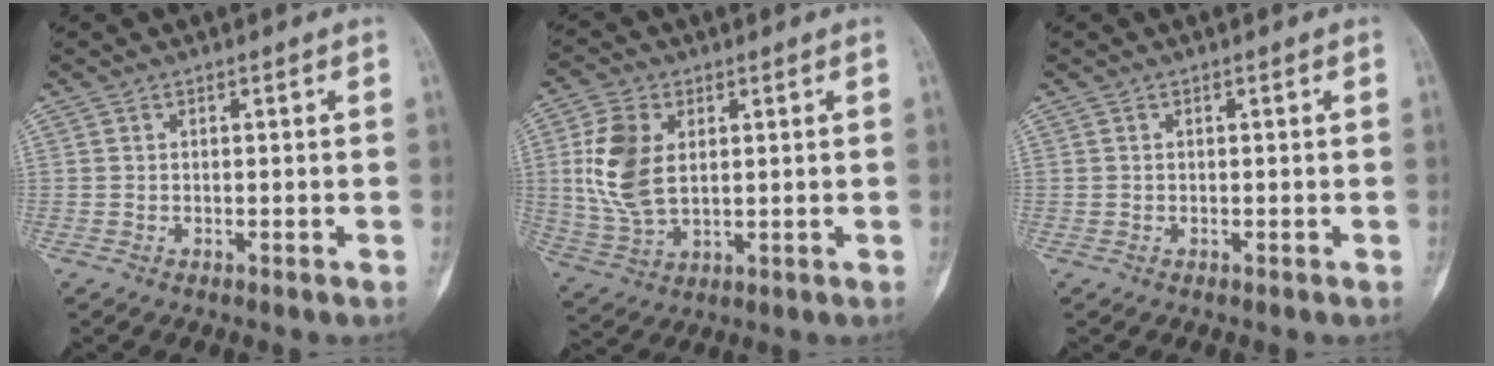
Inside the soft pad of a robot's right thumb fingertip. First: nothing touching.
{"total": 11.4, "force": [2.1, 6.9, 8.8], "torque": [-0.178, -0.005, 0.047]}
{"total": 0.0}